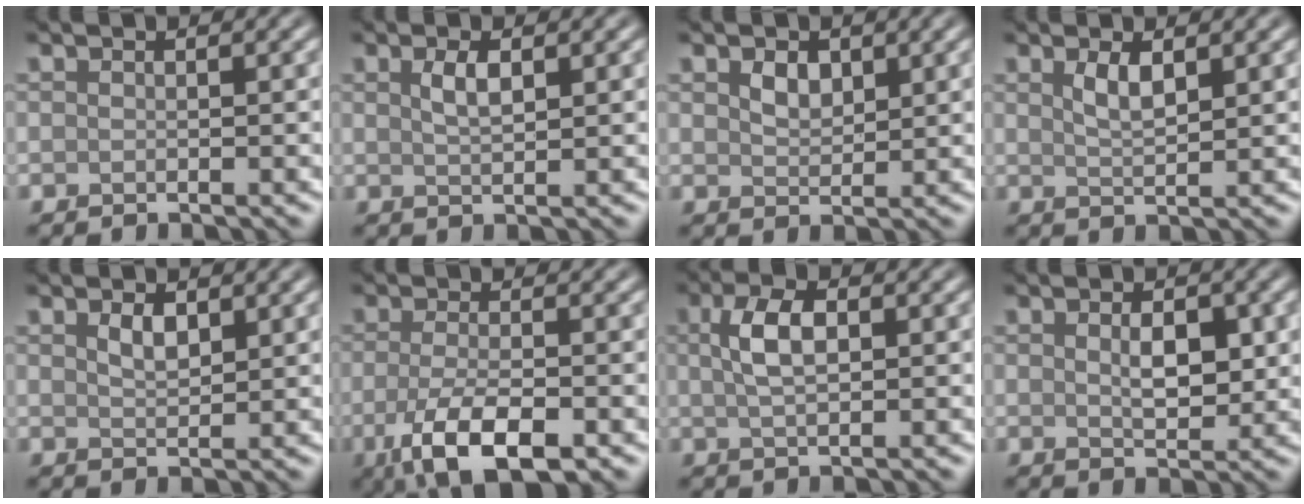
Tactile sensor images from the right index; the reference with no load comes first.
{"total": 1.8, "force": [0.8, 0.6, 1.5], "torque": [-0.031, 0.002, 0.016]}
{"total": 1.8, "force": [1.0, 1.1, 1.0], "torque": [-0.022, -0.001, 0.022]}
{"total": 2.0, "force": [1.1, 0.5, 1.6], "torque": [-0.031, -0.002, 0.022]}
{"total": 1.6, "force": [1.0, 0.7, 1.0], "torque": [-0.022, -0.001, 0.021]}
{"total": 6.2, "force": [-2.5, 2.3, 5.2], "torque": [-0.105, -0.012, -0.046]}
{"total": 3.6, "force": [0.9, 1.6, 3.1], "torque": [-0.064, 0.006, 0.016]}
{"total": 3.0, "force": [0.5, 1.6, 2.5], "torque": [-0.044, -0.003, 0.012]}